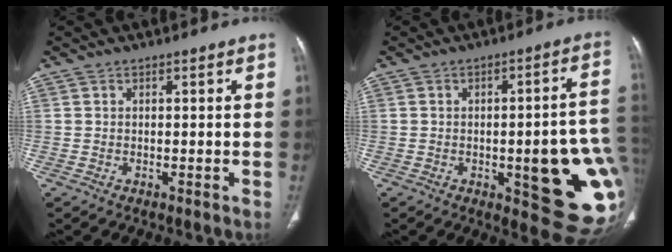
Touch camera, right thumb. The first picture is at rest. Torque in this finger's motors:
{"motor_torque": [2.64, 2.37, 1.29, -1.33, 0.36]}